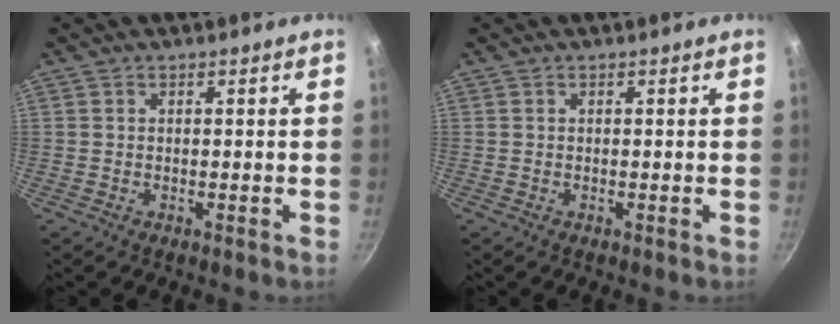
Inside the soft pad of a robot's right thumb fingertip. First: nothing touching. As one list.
[{"total": 0.0}]